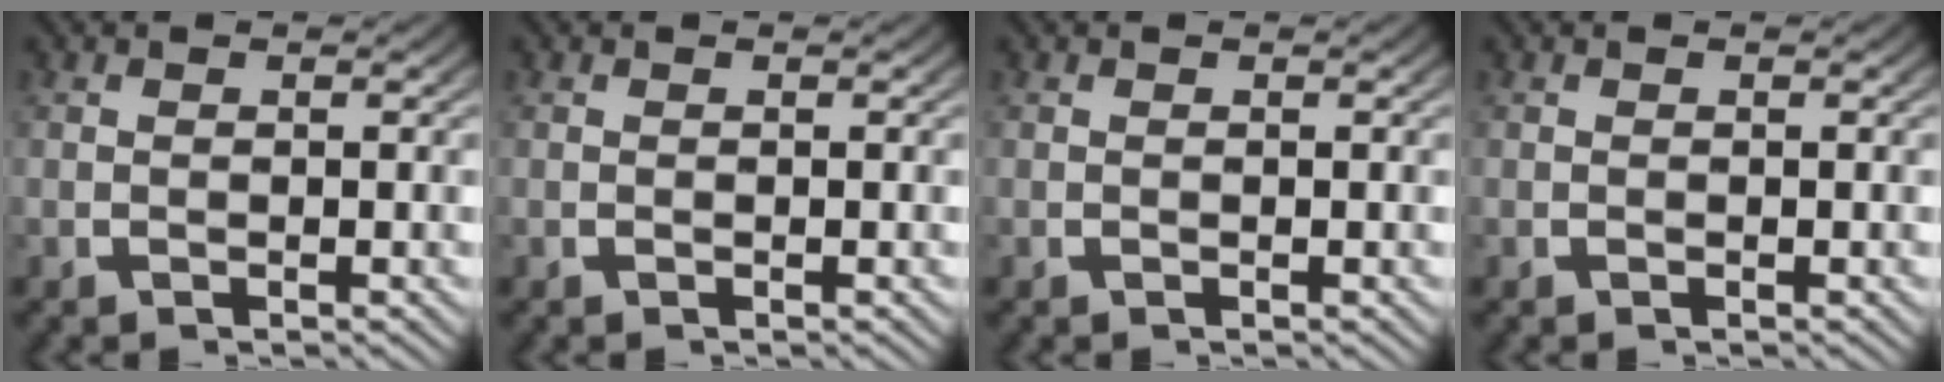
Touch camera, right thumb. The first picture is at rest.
{"total": 0.0}
{"total": 0.0}
{"total": 0.0}